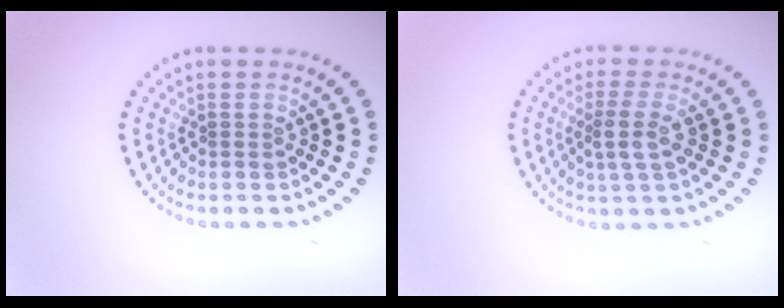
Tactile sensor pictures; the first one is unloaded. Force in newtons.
{"total": 2.7, "press": 2.3, "slide": 1.4}